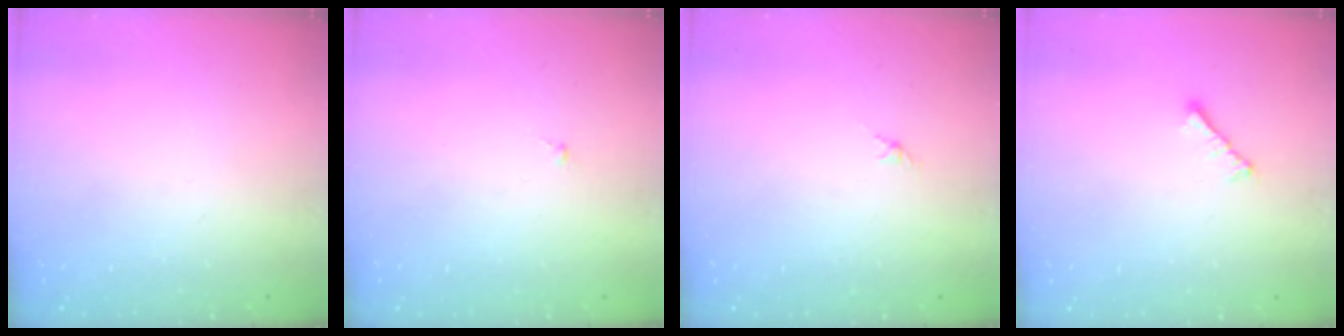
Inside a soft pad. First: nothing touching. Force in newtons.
{"total": 0.0}
{"total": 0.0}
{"total": 3.0, "press": 3.0, "slide": 0.5}